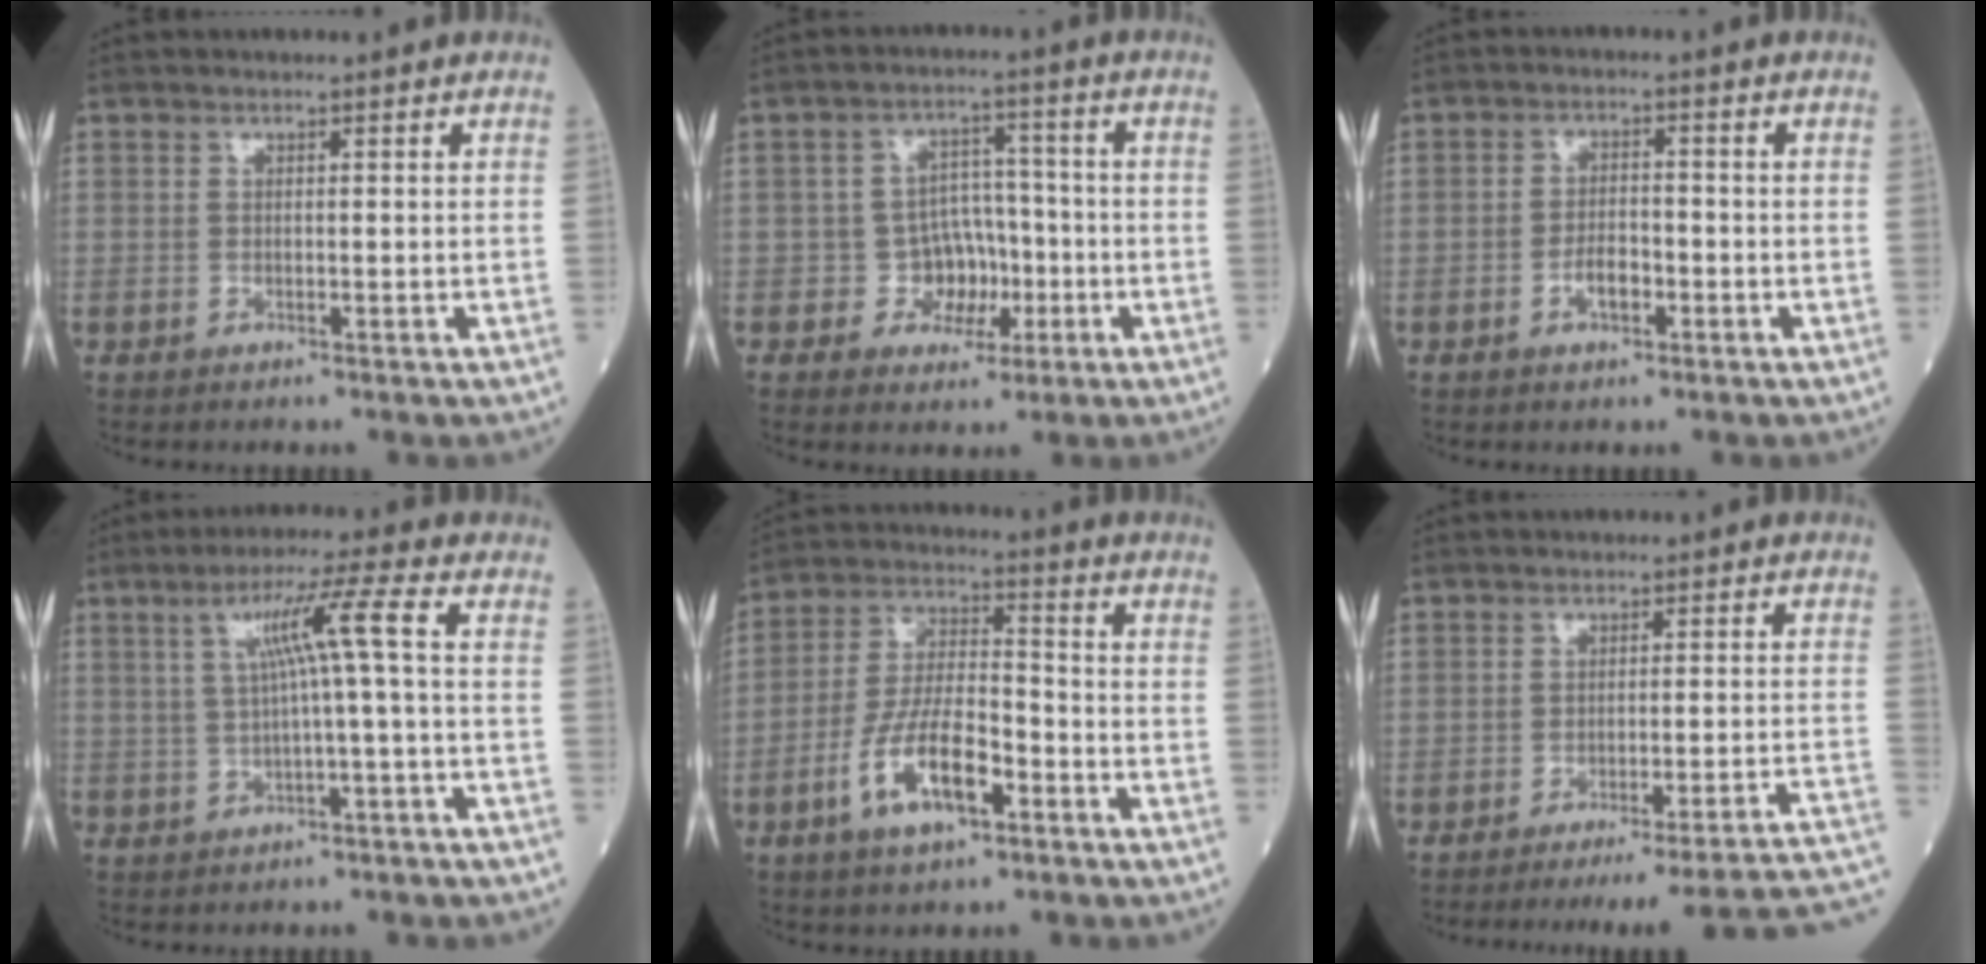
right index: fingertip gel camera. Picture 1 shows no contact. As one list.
[{"total": 5.8, "force": [-1.6, 5.1, 2.2], "torque": [-0.018, 0.020, -0.023]}, {"total": 3.5, "force": [-1.5, 1.5, 2.8], "torque": [-0.049, 0.005, -0.026]}, {"total": 7.0, "force": [0.8, -1.2, 6.9], "torque": [-0.121, 0.018, 0.019]}, {"total": 11.1, "force": [-5.0, 3.6, 9.2], "torque": [-0.189, 0.004, -0.093]}, {"total": 19.3, "force": [-17.3, -1.6, 8.4], "torque": [-0.042, -0.011, -0.217]}]